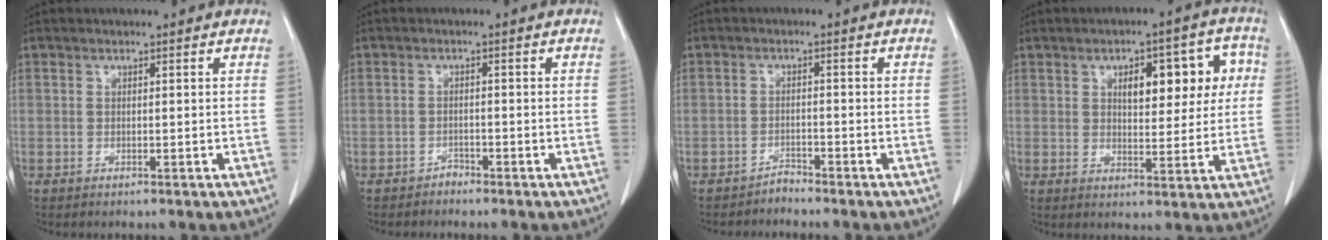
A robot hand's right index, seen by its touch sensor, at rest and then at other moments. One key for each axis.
{"total": 1.2, "fx": -1.1, "fy": 0.6, "fz": -0.1, "tx": 0.006, "ty": 0.003, "tz": -0.022}
{"total": 1.6, "fx": -1.5, "fy": 0.2, "fz": -0.4, "tx": 0.015, "ty": -0.001, "tz": -0.026}
{"total": 10.3, "fx": 2.9, "fy": 4.3, "fz": 8.9, "tx": -0.107, "ty": 0.029, "tz": 0.041}